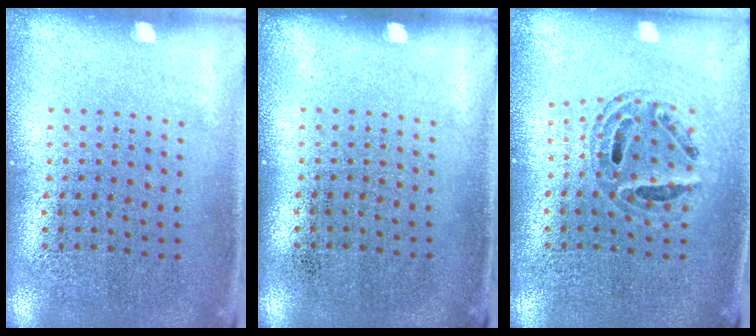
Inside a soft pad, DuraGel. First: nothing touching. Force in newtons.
{"total": 0.0}
{"total": 0.6, "press": 0.6, "slide": 0.2}